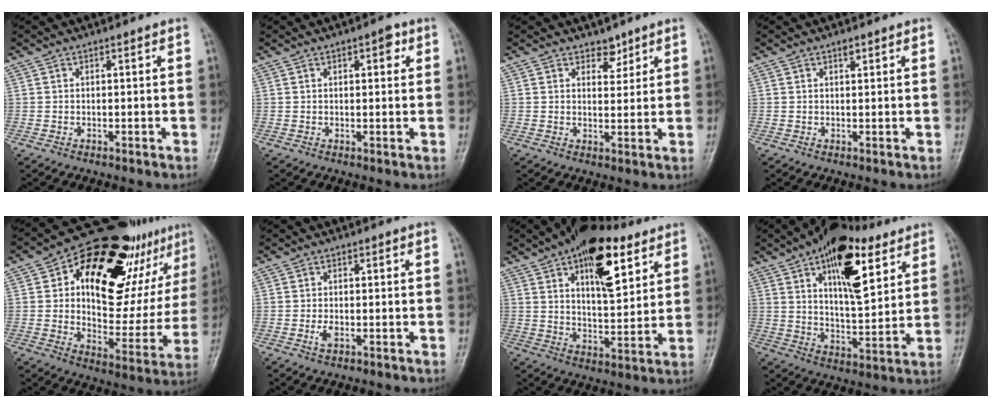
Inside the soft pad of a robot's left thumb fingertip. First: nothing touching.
{"total": 2.9, "force": [1.3, 1.3, 2.2], "torque": [-0.020, 0.000, 0.013]}
{"total": 3.0, "force": [2.3, 1.7, 1.0], "torque": [0.005, -0.016, 0.036]}
{"total": 1.1, "force": [0.7, 0.5, 0.7], "torque": [-0.007, -0.003, 0.011]}
{"total": 30.5, "force": [13.8, 15.2, 22.7], "torque": [-0.269, 0.004, 0.212]}
{"total": 1.9, "force": [-0.6, 1.1, 1.5], "torque": [-0.031, -0.002, -0.012]}
{"total": 16.3, "force": [8.2, 7.4, 12.0], "torque": [-0.143, -0.030, 0.127]}
{"total": 18.0, "force": [8.8, 8.0, 13.6], "torque": [-0.171, -0.031, 0.139]}